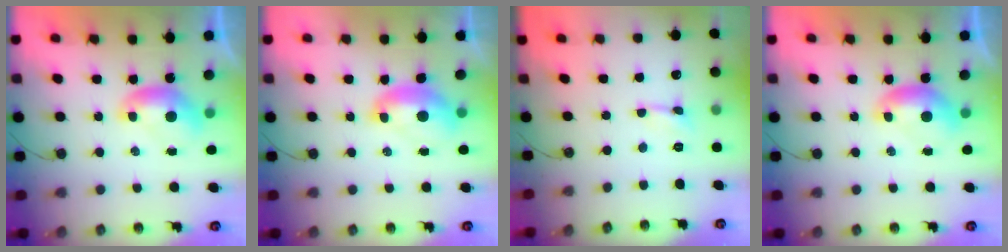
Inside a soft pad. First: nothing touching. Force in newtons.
{"total": 2.0, "press": 1.9, "slide": 0.7}
{"total": 0.8, "press": 0.7, "slide": 0.3}
{"total": 0.0}